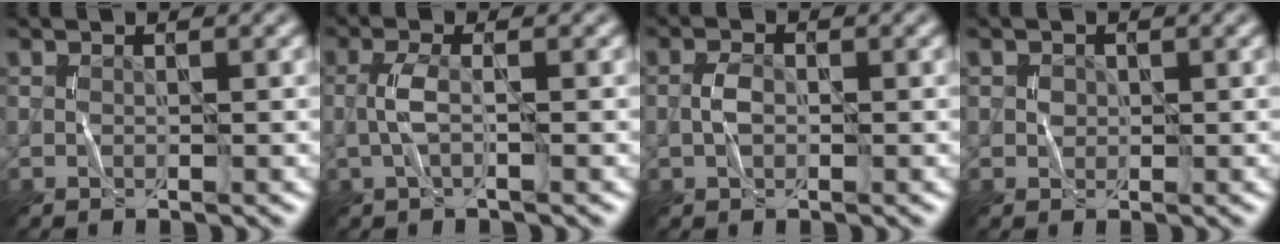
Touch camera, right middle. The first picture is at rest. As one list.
[{"total": 2.1, "force": [-0.5, 0.4, 2.0], "torque": [-0.046, 0.007, -0.014]}, {"total": 1.7, "force": [-0.4, 1.0, 1.3], "torque": [-0.027, 0.006, -0.011]}, {"total": 1.0, "force": [0.1, 0.9, 0.3], "torque": [-0.002, 0.000, 0.001]}]